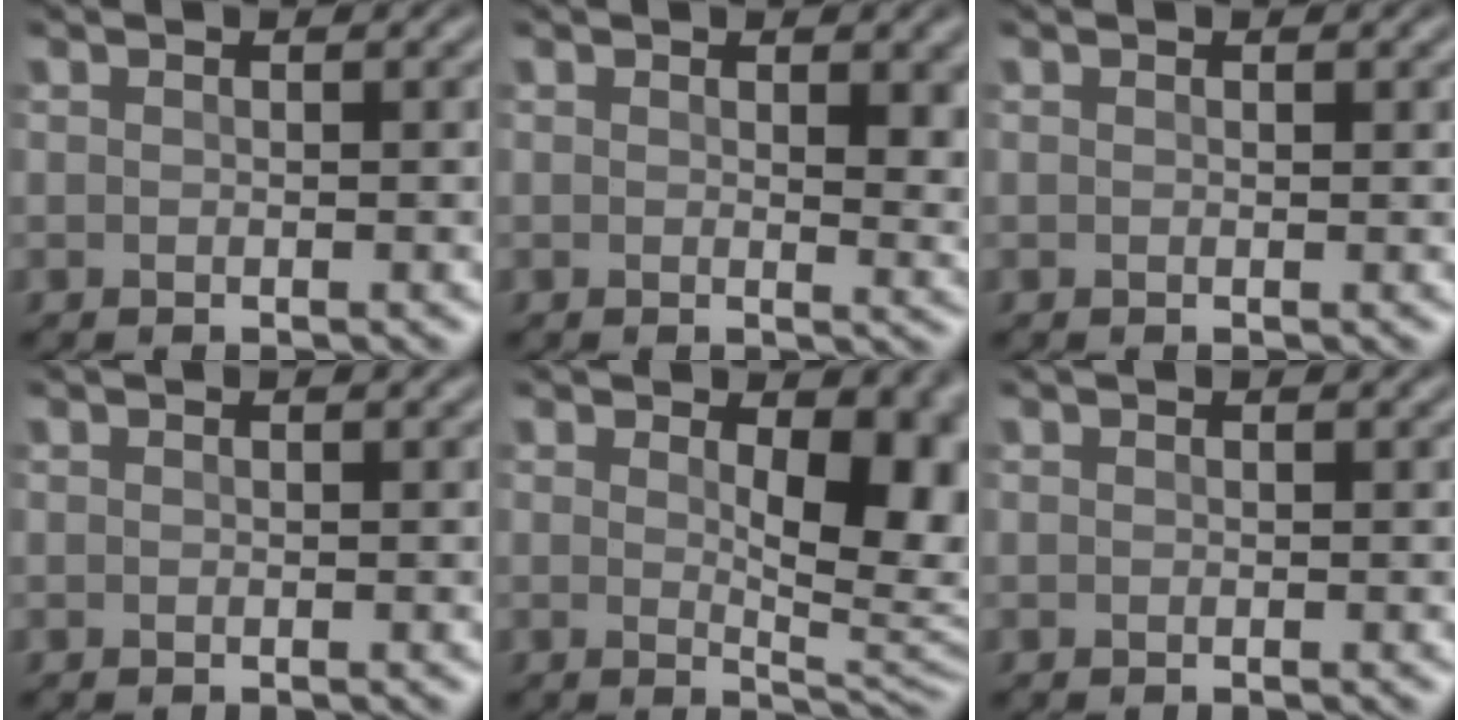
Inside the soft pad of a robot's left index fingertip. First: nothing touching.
{"total": 3.7, "force": [1.0, 1.4, 3.2], "torque": [-0.036, -0.007, 0.024]}
{"total": 0.0}
{"total": 0.0}
{"total": 7.0, "force": [1.4, 2.9, 6.2], "torque": [-0.078, -0.007, 0.024]}
{"total": 0.0}